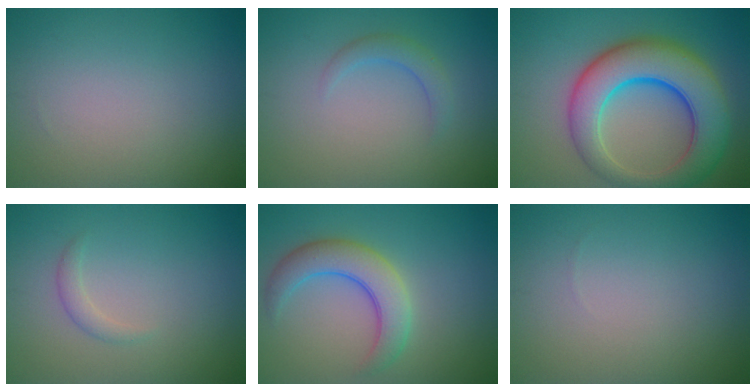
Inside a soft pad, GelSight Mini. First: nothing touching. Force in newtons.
{"total": 1.8, "press": 1.8, "slide": 0.2}
{"total": 10.1, "press": 10.1, "slide": 0.4}
{"total": 1.1, "press": 1.1, "slide": 0.0}
{"total": 5.0, "press": 5.0, "slide": 0.3}
{"total": 0.0}